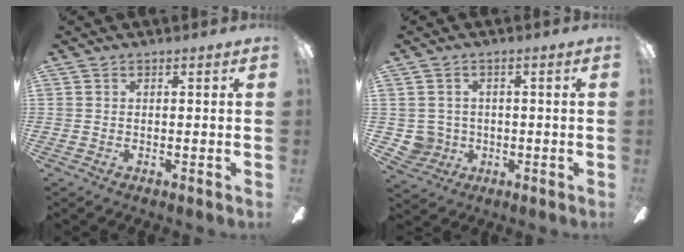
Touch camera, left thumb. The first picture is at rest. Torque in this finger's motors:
{"motor_torque": [-0.24, 0.05, 0.21, -0.26, 0.00]}